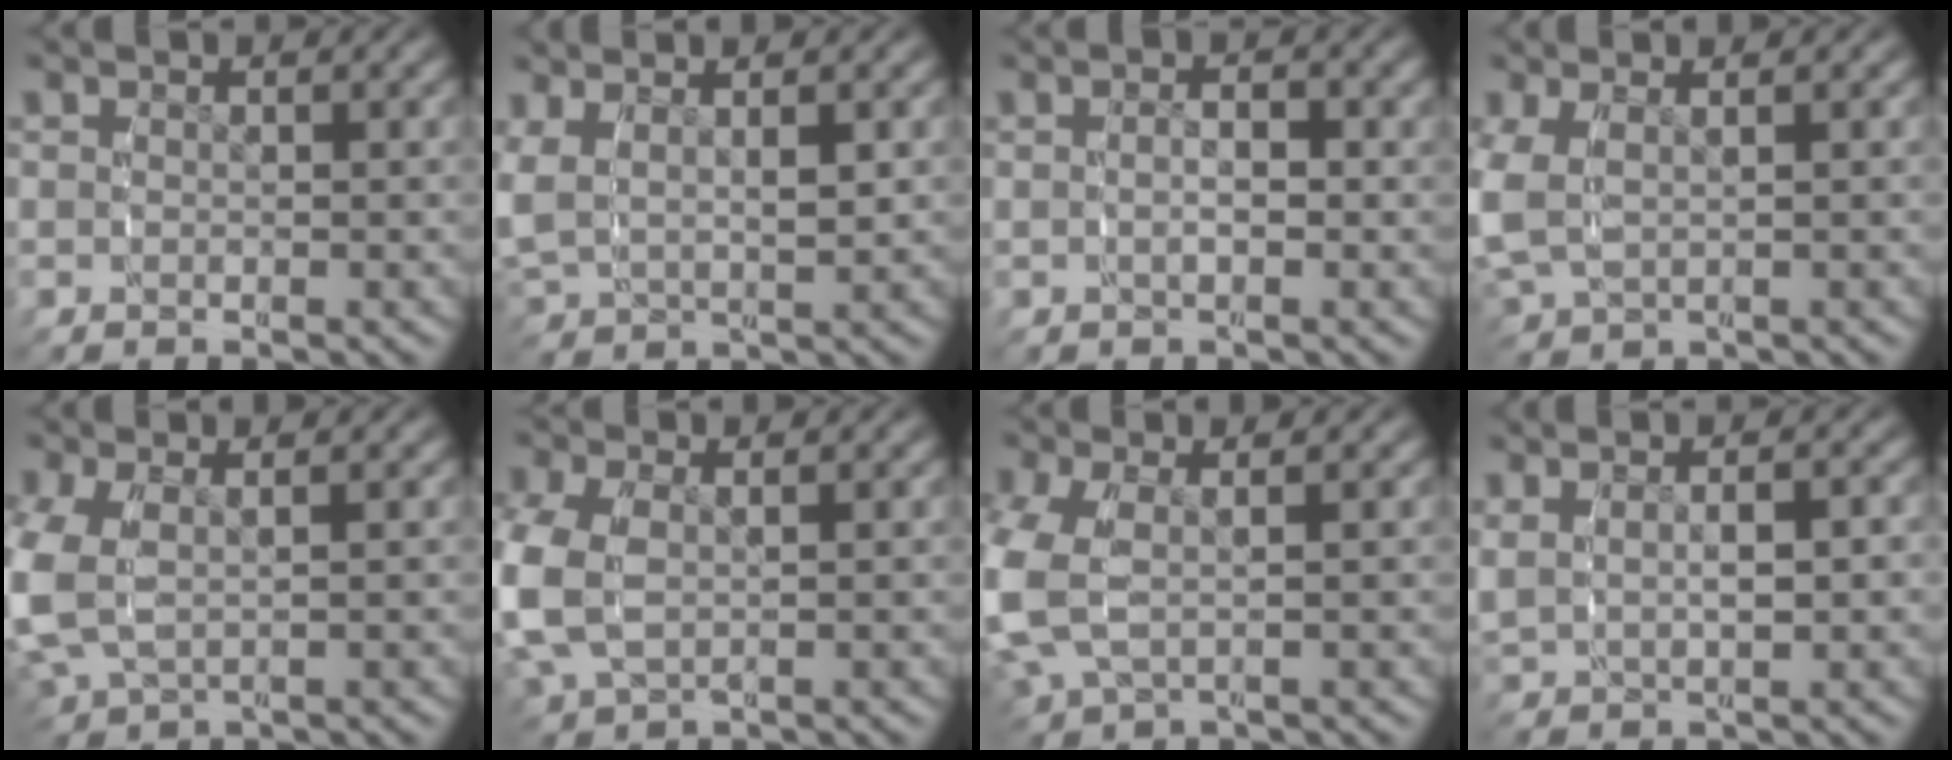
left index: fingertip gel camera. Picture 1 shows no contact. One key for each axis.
{"total": 4.2, "fx": 1.4, "fy": 3.0, "fz": 2.6, "tx": -0.088, "ty": -0.008, "tz": 0.032}
{"total": 1.7, "fx": -0.3, "fy": 0.5, "fz": 1.6, "tx": -0.032, "ty": -0.002, "tz": -0.006}
{"total": 3.9, "fx": 0.4, "fy": 2.9, "fz": 2.6, "tx": -0.087, "ty": -0.008, "tz": 0.021}
{"total": 4.8, "fx": 0.2, "fy": 3.5, "fz": 3.2, "tx": -0.109, "ty": -0.013, "tz": 0.019}
{"total": 4.9, "fx": 0.1, "fy": 3.8, "fz": 3.1, "tx": -0.113, "ty": -0.015, "tz": 0.015}
{"total": 5.3, "fx": 0.2, "fy": 3.8, "fz": 3.7, "tx": -0.122, "ty": -0.012, "tz": 0.014}
{"total": 2.6, "fx": 0.7, "fy": 1.5, "fz": 2.0, "tx": -0.050, "ty": -0.003, "tz": 0.025}